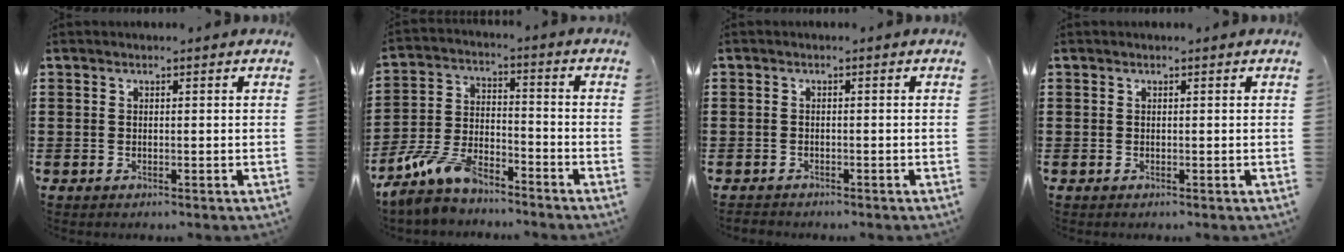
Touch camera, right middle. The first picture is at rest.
{"total": 8.3, "force": [-7.0, 2.7, 3.7], "torque": [-0.089, 0.006, -0.139]}
{"total": 1.0, "force": [-0.9, 0.5, -0.1], "torque": [0.001, 0.005, -0.020]}
{"total": 0.0}